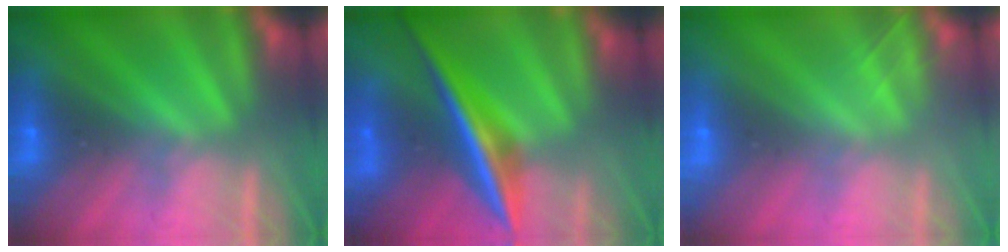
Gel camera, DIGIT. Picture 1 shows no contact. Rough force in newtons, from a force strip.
{"total": 6.9}
{"total": 2.0}